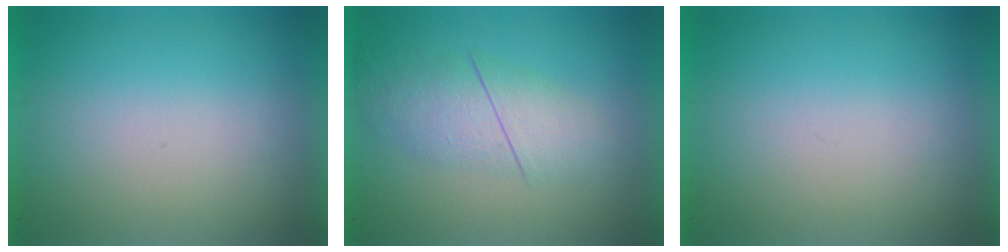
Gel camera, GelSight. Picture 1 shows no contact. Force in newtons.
{"total": 2.8}
{"total": 0.0}